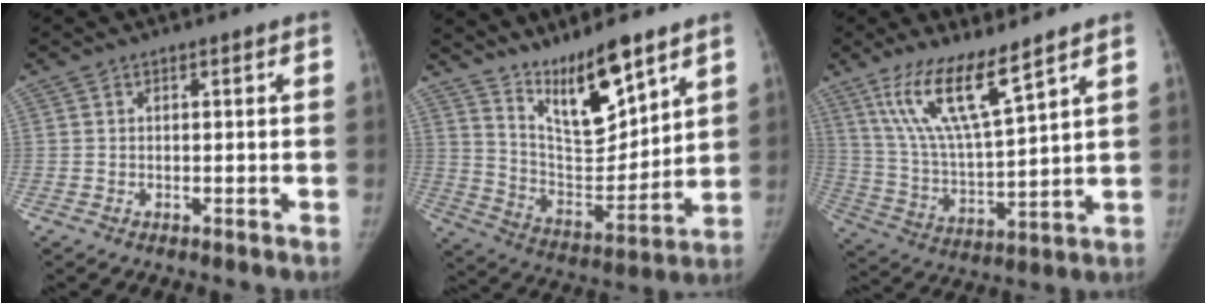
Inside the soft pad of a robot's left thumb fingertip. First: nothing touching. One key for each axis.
{"total": 14.3, "fx": 10.4, "fy": 3.8, "fz": 9.0, "tx": -0.121, "ty": -0.081, "tz": 0.198}
{"total": 13.8, "fx": 9.0, "fy": 2.4, "fz": 10.1, "tx": -0.187, "ty": -0.052, "tz": 0.189}